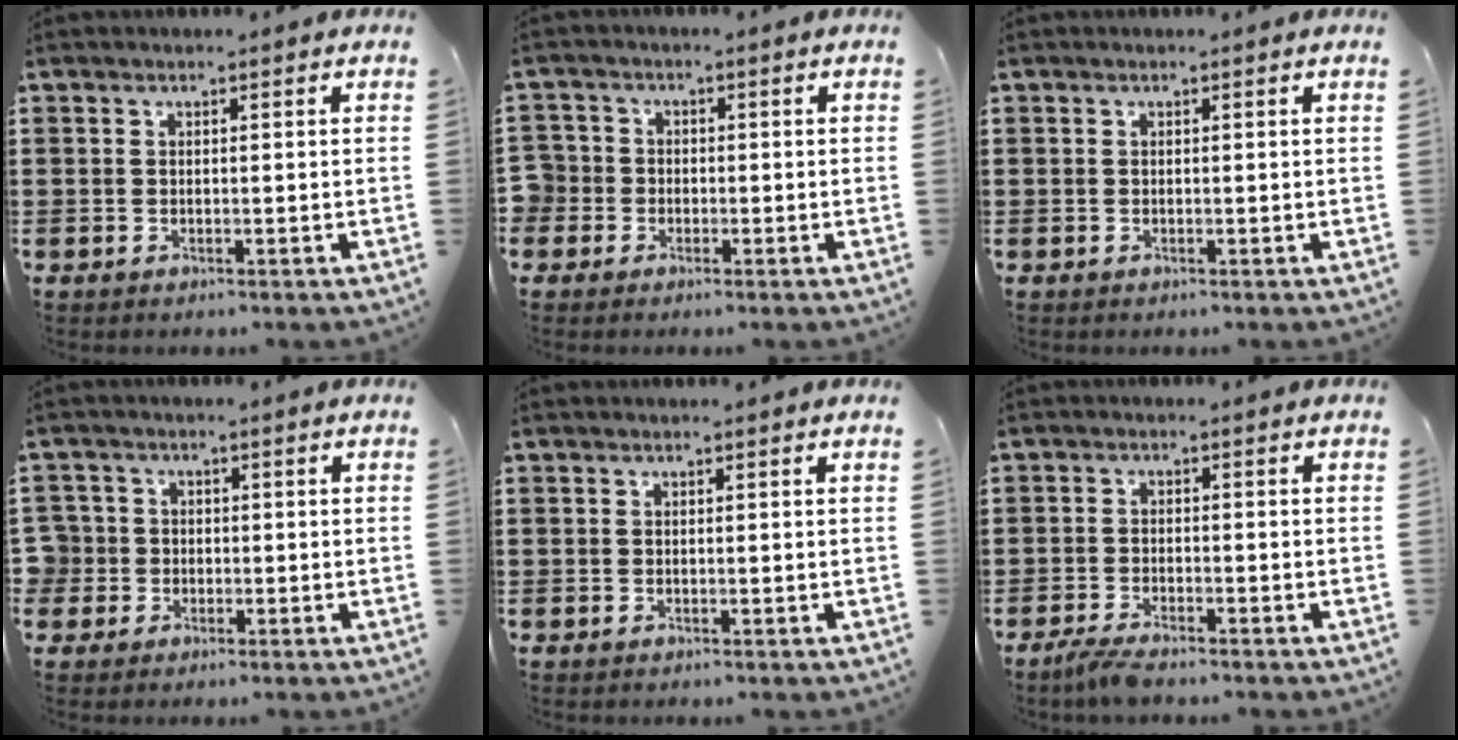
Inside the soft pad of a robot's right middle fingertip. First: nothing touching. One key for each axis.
{"total": 3.1, "fx": -1.1, "fy": 2.9, "fz": 0.2, "tx": -0.033, "ty": 0.001, "tz": -0.032}
{"total": 0.0}
{"total": 3.5, "fx": -0.6, "fy": 3.4, "fz": 0.5, "tx": -0.039, "ty": 0.003, "tz": -0.022}
{"total": 0.0}
{"total": 2.6, "fx": -2.3, "fy": 0.1, "fz": 1.3, "tx": -0.037, "ty": -0.006, "tz": -0.048}